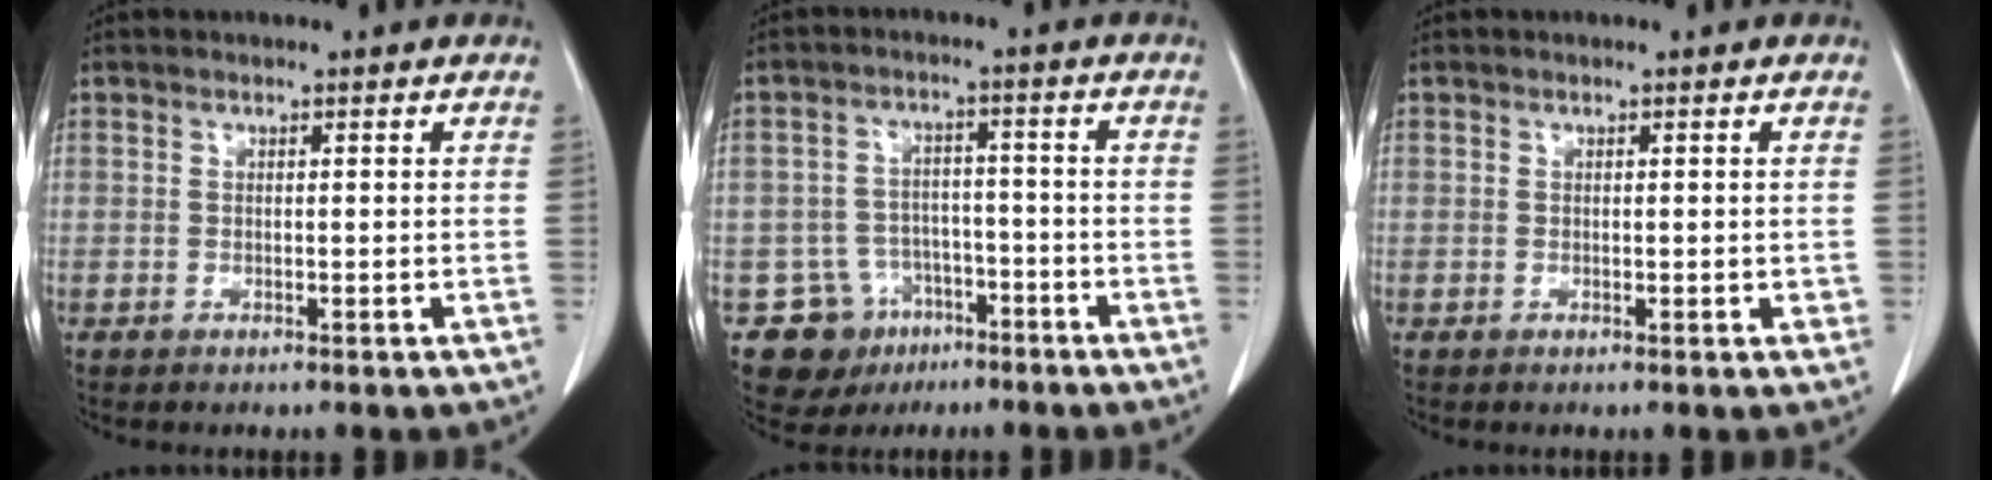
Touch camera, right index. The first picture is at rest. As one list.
[{"total": 9.2, "force": [-5.1, 7.7, 1.1], "torque": [-0.021, 0.025, -0.067]}, {"total": 1.1, "force": [0.0, 0.5, 1.0], "torque": [-0.012, -0.002, 0.003]}]